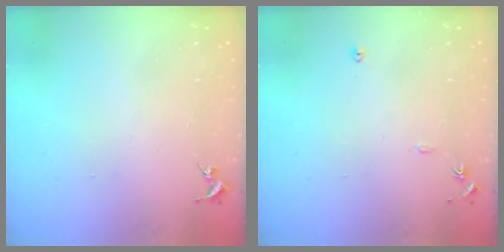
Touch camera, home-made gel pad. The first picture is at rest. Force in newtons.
{"total": 6.7, "press": 6.6, "slide": 0.7}